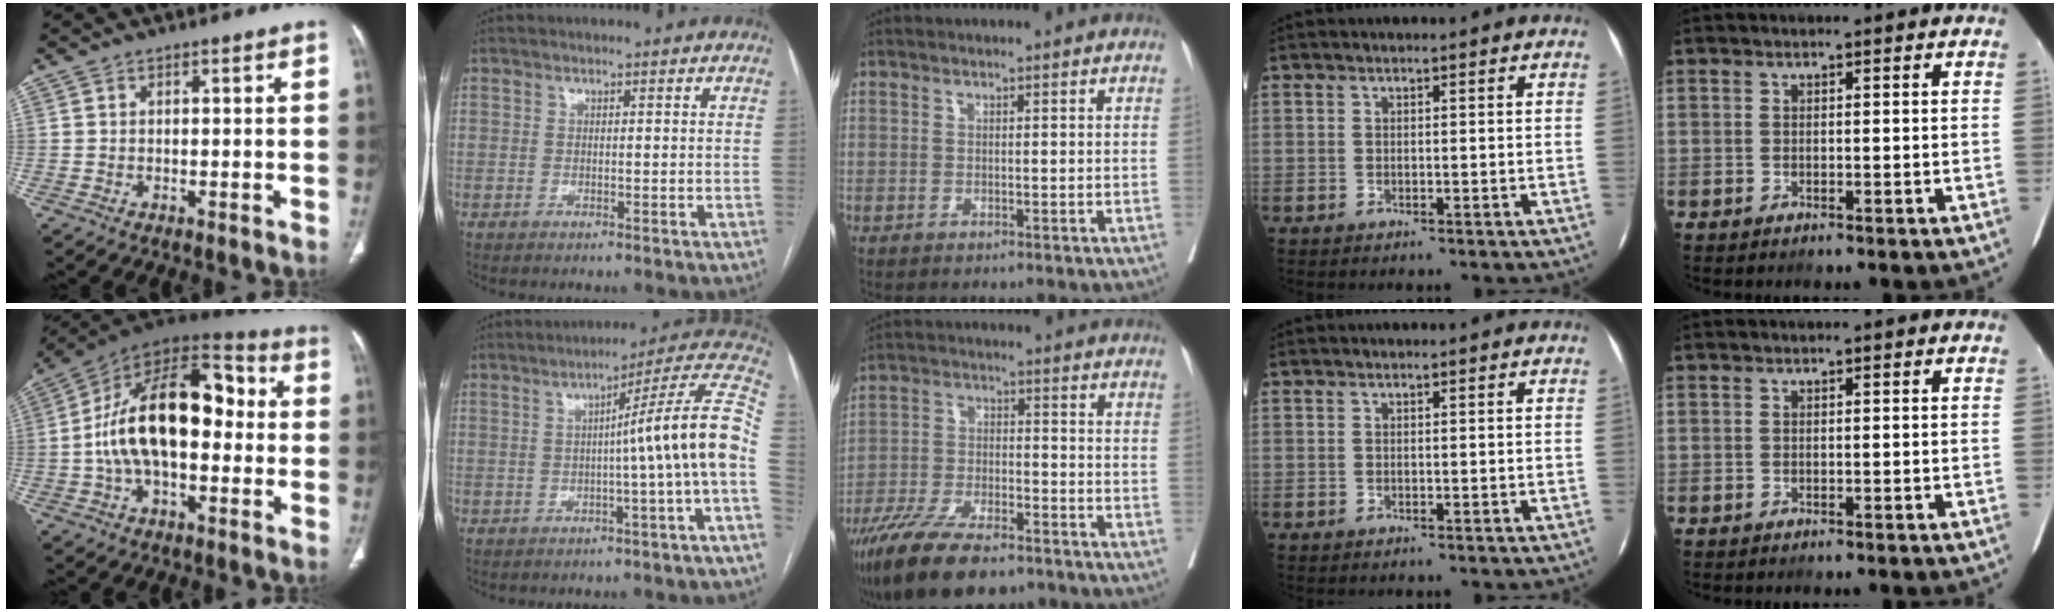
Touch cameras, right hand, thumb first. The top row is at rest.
{"thumb": {"total": 22.3, "force": [-0.1, 12.3, 18.6], "torque": [-0.301, 0.047, -0.009]}, "index": {"total": 12.8, "force": [-1.6, -2.1, 12.5], "torque": [-0.150, 0.030, -0.030]}, "middle": {"total": 15.1, "force": [-11.4, 4.5, 8.9], "torque": [-0.173, -0.029, -0.196]}}